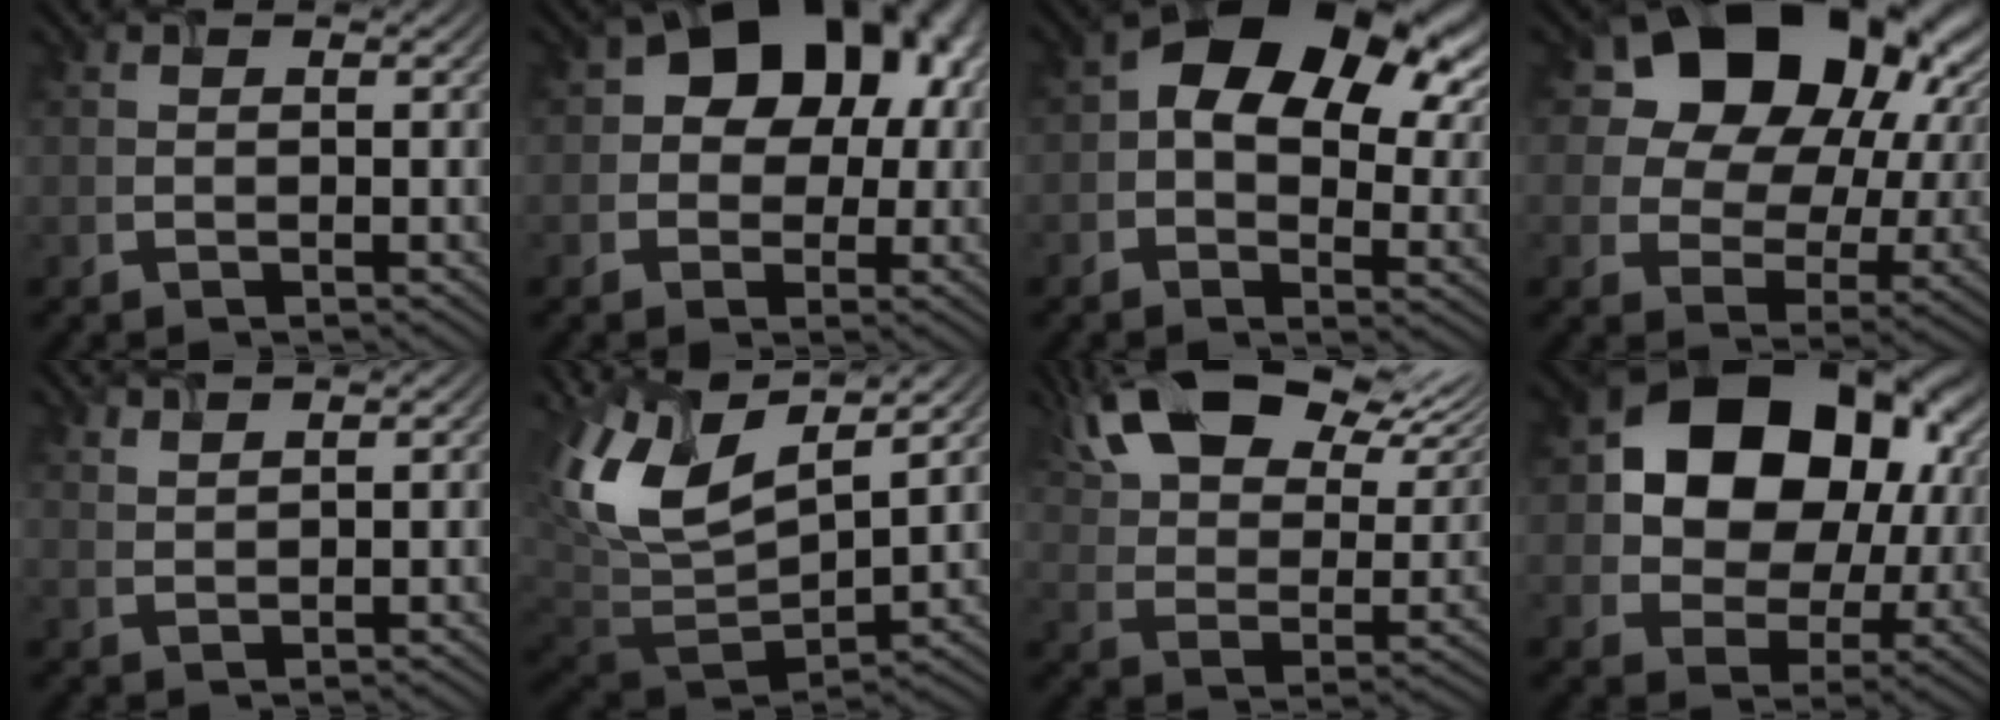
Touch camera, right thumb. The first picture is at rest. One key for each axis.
{"total": 12.2, "fx": 2.8, "fy": 9.7, "fz": 6.9, "tx": -0.081, "ty": 0.035, "tz": 0.020}
{"total": 13.5, "fx": 4.1, "fy": 8.6, "fz": 9.5, "tx": -0.147, "ty": 0.000, "tz": 0.078}
{"total": 19.1, "fx": 8.2, "fy": 13.7, "fz": 10.4, "tx": -0.184, "ty": 0.037, "tz": 0.168}
{"total": 2.2, "fx": 1.9, "fy": 0.5, "fz": 0.9, "tx": -0.010, "ty": 0.000, "tz": 0.041}
{"total": 11.8, "fx": 4.6, "fy": 6.0, "fz": 9.2, "tx": -0.210, "ty": 0.006, "tz": 0.088}
{"total": 17.6, "fx": 11.3, "fy": 8.0, "fz": 10.8, "tx": -0.227, "ty": 0.030, "tz": 0.179}
{"total": 15.7, "fx": 3.7, "fy": 12.1, "fz": 9.4, "tx": -0.142, "ty": -0.004, "tz": 0.077}